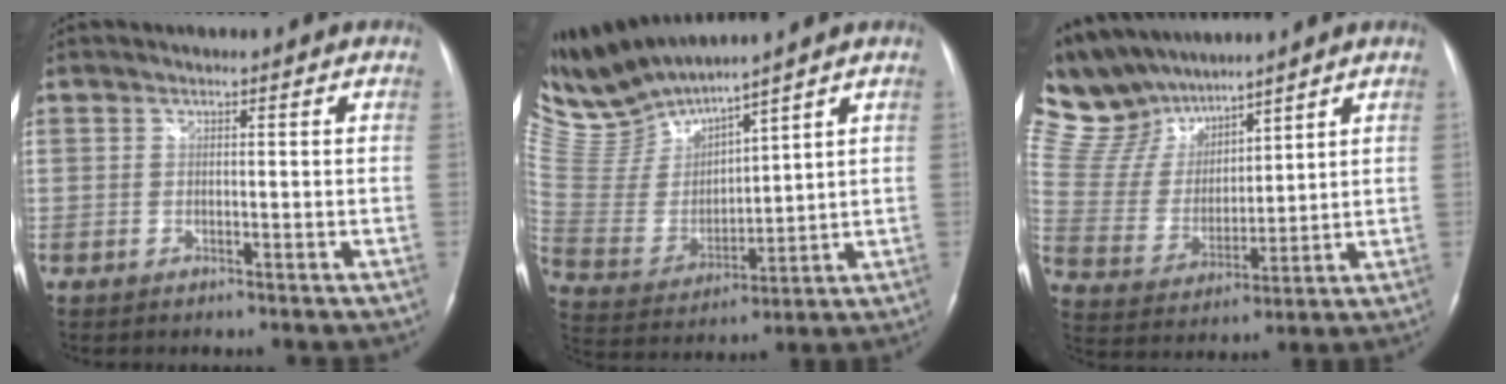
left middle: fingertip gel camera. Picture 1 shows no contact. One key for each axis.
{"total": 9.9, "fx": 9.8, "fy": -0.5, "fz": 1.3, "tx": -0.062, "ty": -0.002, "tz": 0.224}
{"total": 11.9, "fx": 10.8, "fy": 3.9, "fz": 3.2, "tx": -0.090, "ty": 0.025, "tz": 0.221}